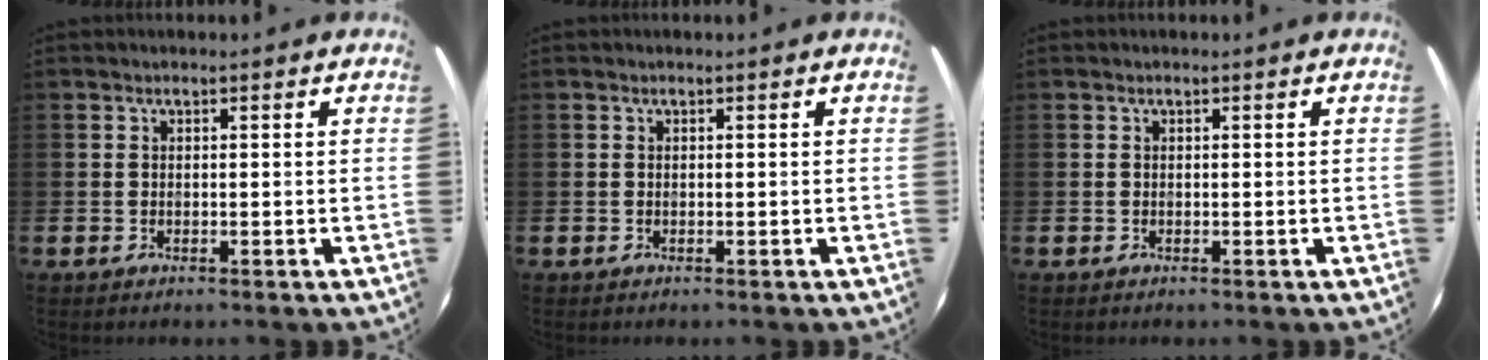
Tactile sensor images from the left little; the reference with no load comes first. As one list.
[{"total": 0.0}, {"total": 0.0}]